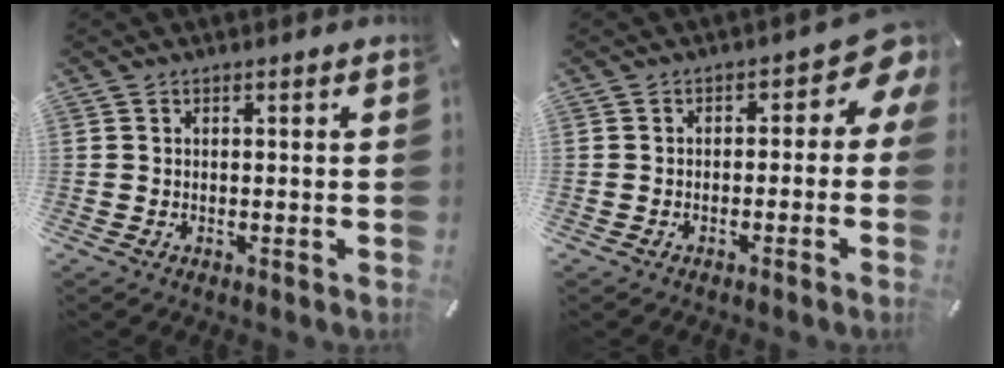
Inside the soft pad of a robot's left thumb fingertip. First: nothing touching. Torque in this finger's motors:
{"motor_torque": [0.28, 0.46, 0.68, 0.30, 0.06]}